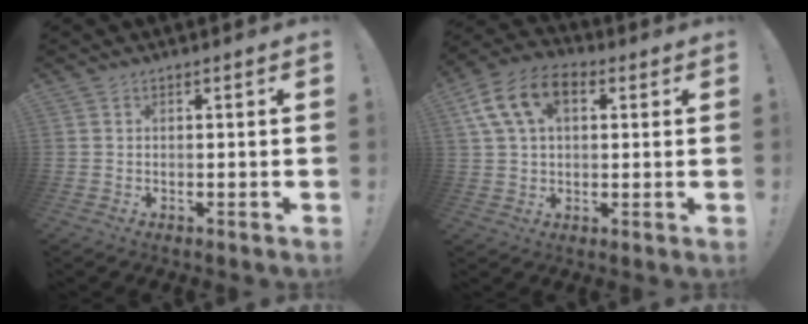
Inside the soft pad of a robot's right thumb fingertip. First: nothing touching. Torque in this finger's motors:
{"motor_torque": [0.54, 0.54, 0.54, -0.34, 0.30]}